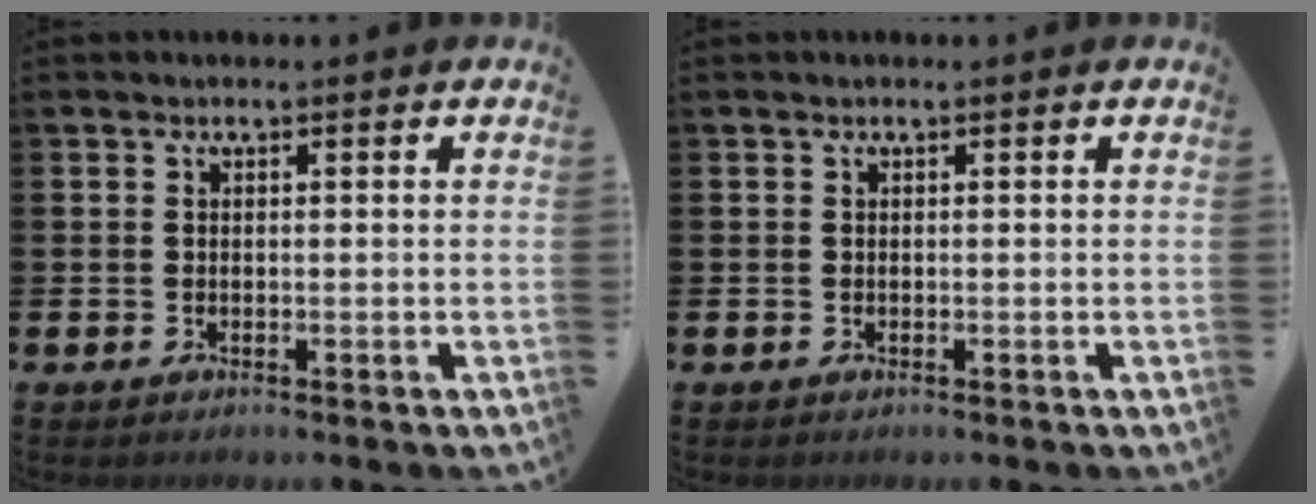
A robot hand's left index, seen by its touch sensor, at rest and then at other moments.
{"total": 0.0}